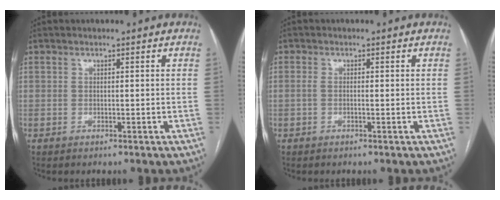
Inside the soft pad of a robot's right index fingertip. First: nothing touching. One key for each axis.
{"total": 1.3, "fx": -0.1, "fy": 0.5, "fz": 1.2, "tx": -0.029, "ty": 0.006, "tz": 0.000}